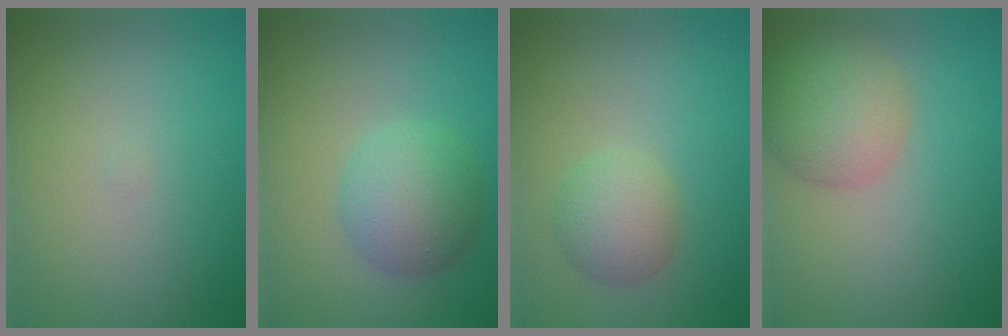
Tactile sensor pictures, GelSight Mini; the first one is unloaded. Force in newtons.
{"total": 4.9, "press": 4.9, "slide": 0.1}
{"total": 3.2, "press": 3.2, "slide": 0.0}
{"total": 5.5, "press": 5.5, "slide": 0.3}